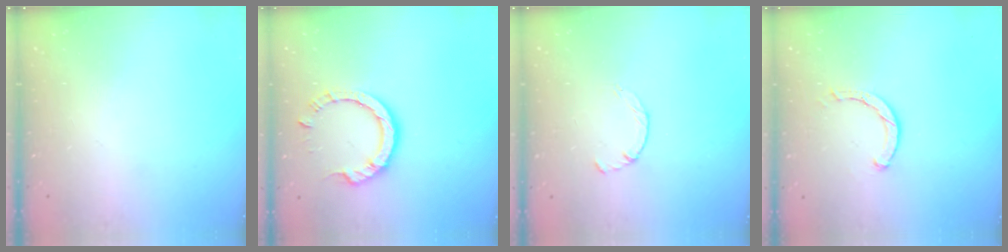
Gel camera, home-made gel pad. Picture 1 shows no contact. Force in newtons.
{"total": 8.5, "press": 8.4, "slide": 1.0}
{"total": 1.8, "press": 1.7, "slide": 0.3}
{"total": 2.0, "press": 2.0, "slide": 0.2}